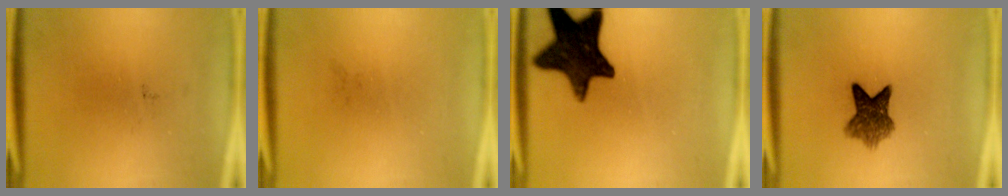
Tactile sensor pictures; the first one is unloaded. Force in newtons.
{"total": 0.0}
{"total": 15.8}
{"total": 6.5}